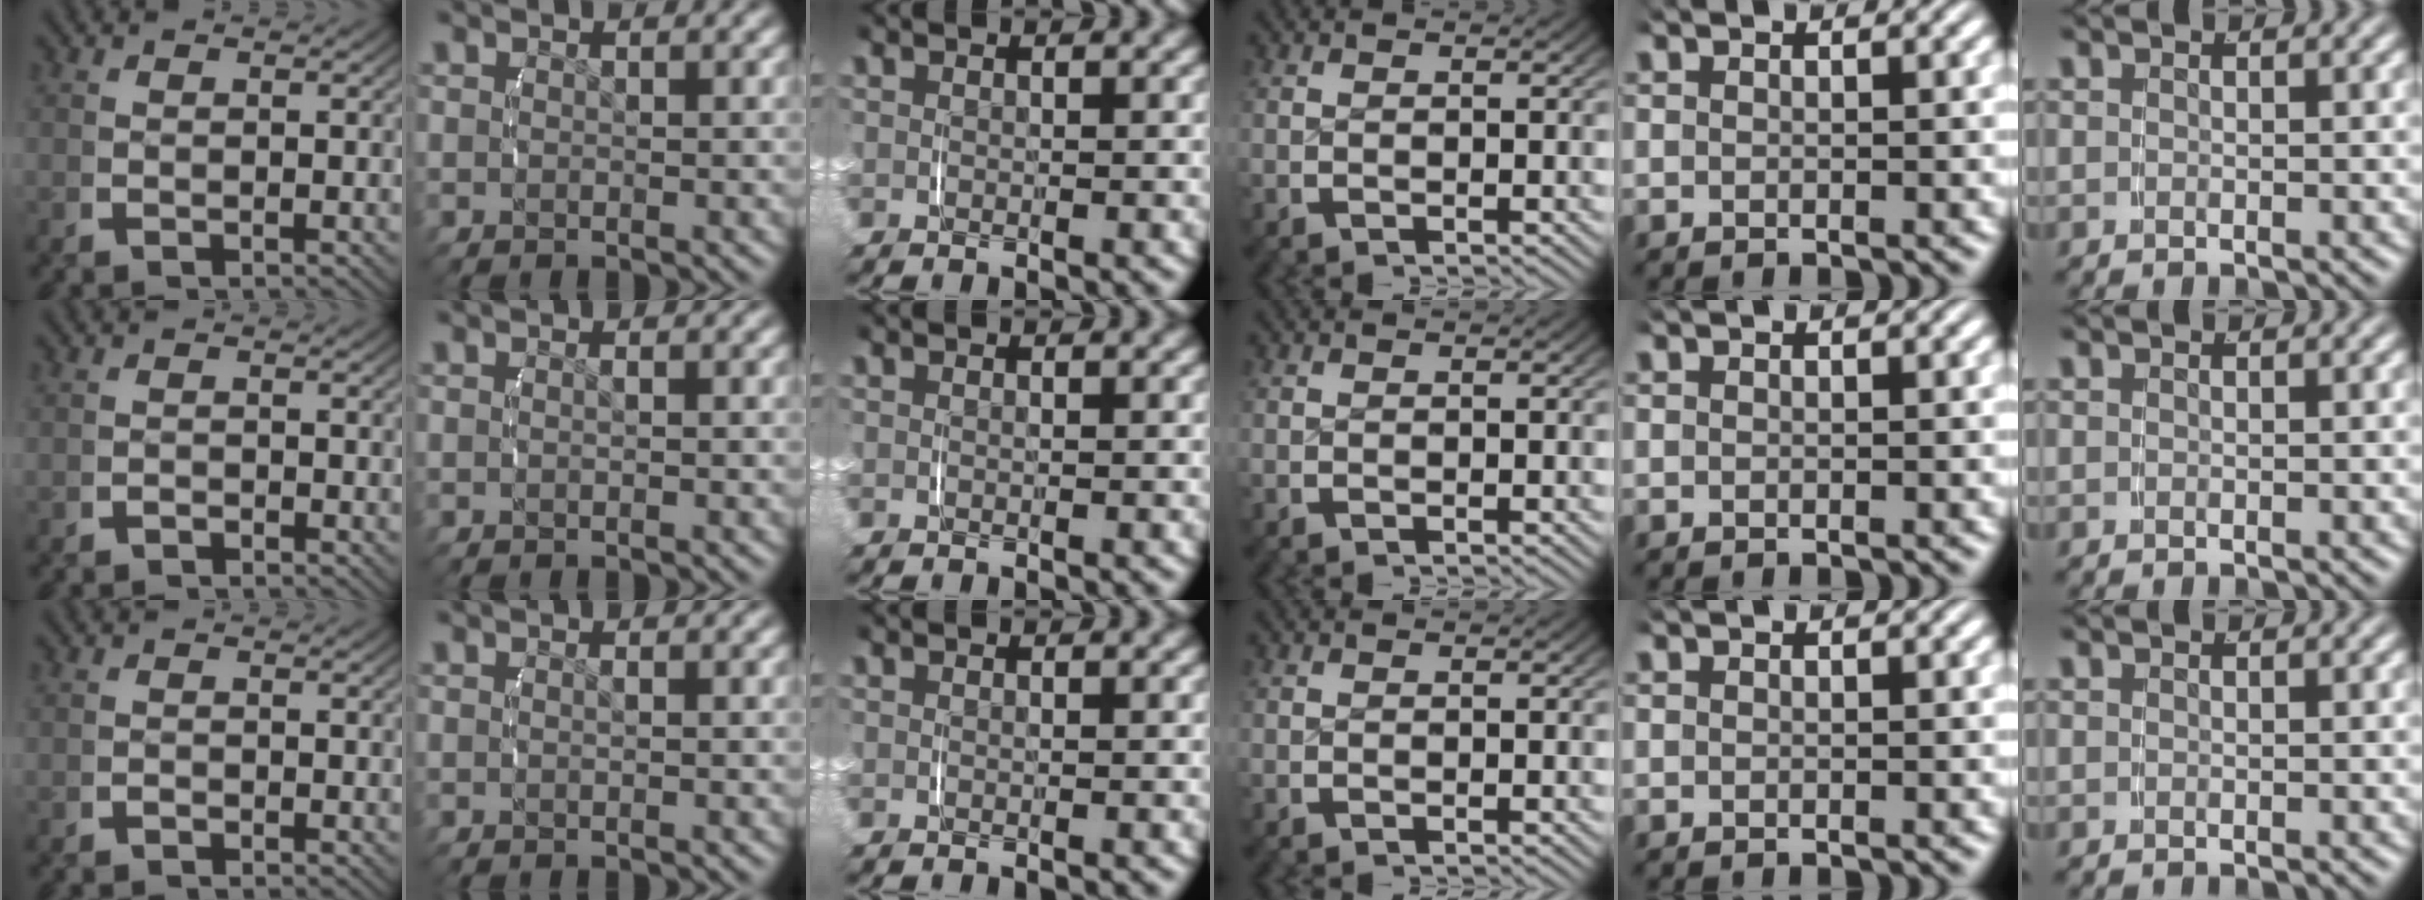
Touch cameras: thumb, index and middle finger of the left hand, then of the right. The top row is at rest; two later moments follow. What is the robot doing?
{"motion": "lift_and_place", "object": "small bumper sticker"}